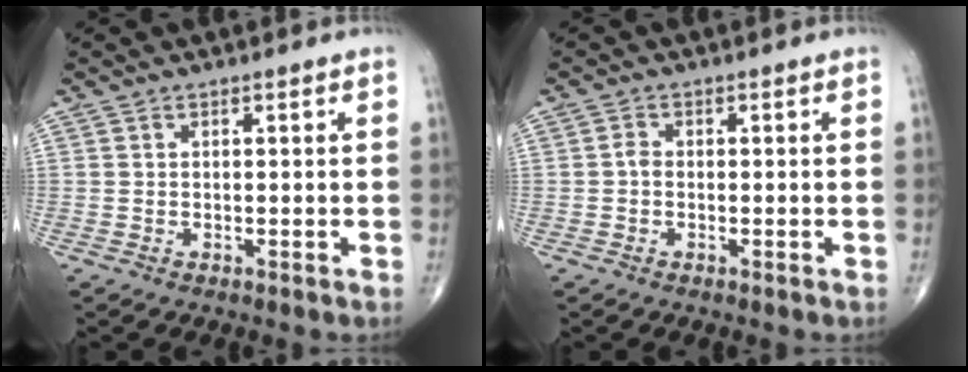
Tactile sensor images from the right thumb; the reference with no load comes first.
{"total": 1.3, "force": [-0.3, 0.9, 0.8], "torque": [-0.011, 0.003, -0.009]}